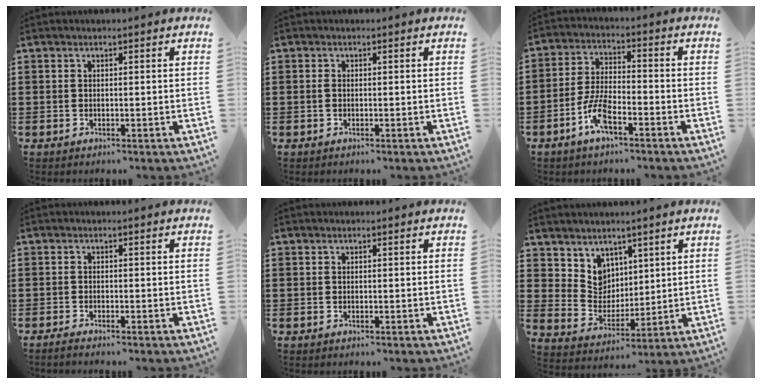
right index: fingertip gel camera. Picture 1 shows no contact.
{"total": 0.7, "force": [-0.1, 0.3, 0.6], "torque": [-0.014, 0.001, -0.003]}
{"total": 6.5, "force": [-3.7, 2.0, 5.0], "torque": [-0.122, -0.004, -0.075]}
{"total": 0.9, "force": [-0.9, -0.1, 0.2], "torque": [-0.005, -0.002, -0.017]}
{"total": 0.0}
{"total": 6.0, "force": [3.9, 4.6, 0.4], "torque": [-0.042, -0.013, 0.076]}